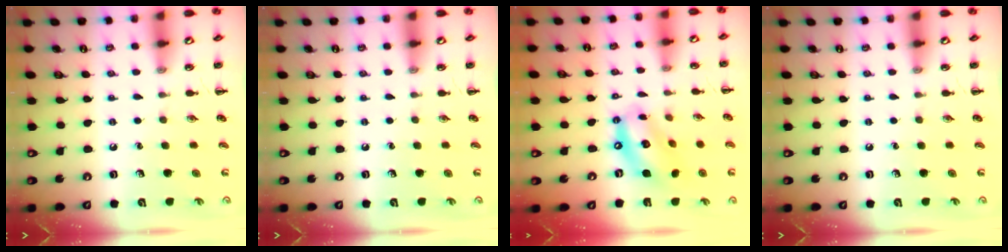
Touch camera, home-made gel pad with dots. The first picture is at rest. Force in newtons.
{"total": 0.0}
{"total": 13.3, "press": 12.8, "slide": 3.4}
{"total": 0.0}